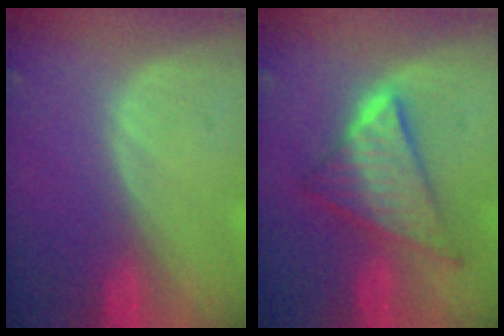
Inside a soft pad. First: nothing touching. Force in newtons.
{"total": 8.9, "press": 8.9, "slide": 0.5}